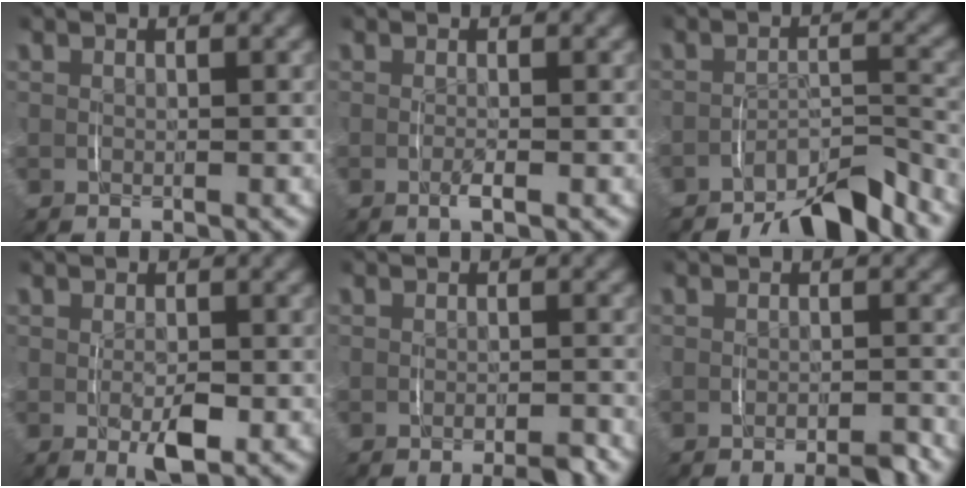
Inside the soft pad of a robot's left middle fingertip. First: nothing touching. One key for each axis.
{"total": 1.1, "fx": -0.5, "fy": 0.2, "fz": 1.0, "tx": -0.023, "ty": -0.003, "tz": -0.007}
{"total": 5.2, "fx": -4.8, "fy": 0.8, "fz": 1.8, "tx": -0.015, "ty": 0.002, "tz": -0.086}
{"total": 2.7, "fx": -0.7, "fy": 1.1, "fz": 2.4, "tx": -0.040, "ty": -0.014, "tz": -0.007}
{"total": 1.6, "fx": -1.2, "fy": 0.2, "fz": 0.9, "tx": -0.012, "ty": 0.002, "tz": -0.023}
{"total": 1.8, "fx": -1.6, "fy": 0.2, "fz": 0.9, "tx": -0.011, "ty": 0.002, "tz": -0.029}